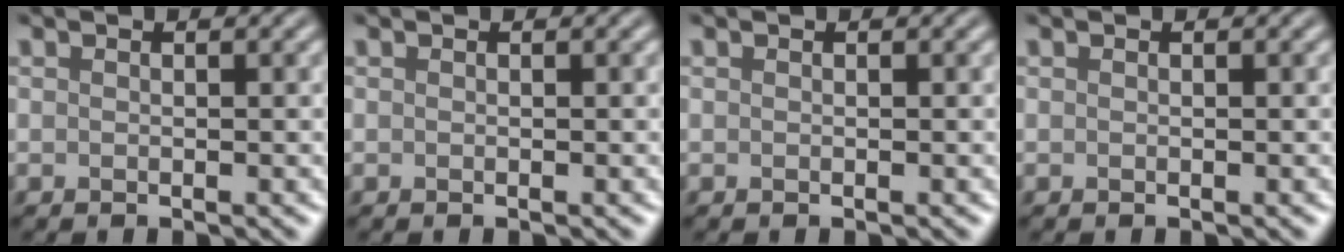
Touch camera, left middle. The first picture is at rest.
{"total": 0.0}
{"total": 0.0}
{"total": 0.0}